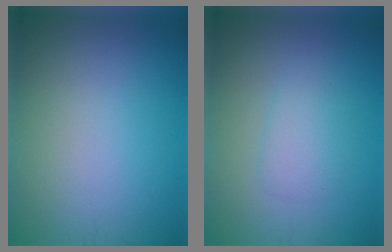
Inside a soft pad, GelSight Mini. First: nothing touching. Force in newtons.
{"total": 1.9, "press": 1.9, "slide": 0.1}